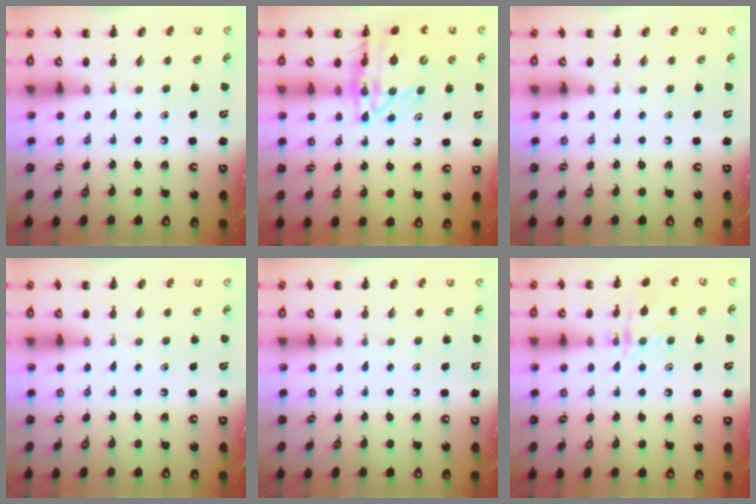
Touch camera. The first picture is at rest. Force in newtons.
{"total": 18.3, "press": 17.9, "slide": 3.8}
{"total": 0.0}
{"total": 0.0}
{"total": 0.0}
{"total": 12.5, "press": 12.5, "slide": 1.1}